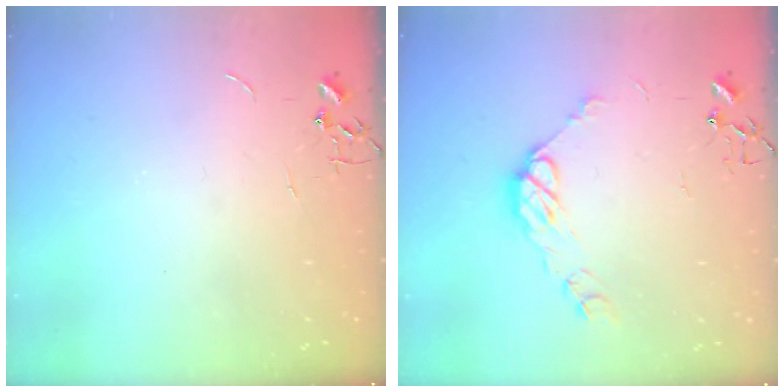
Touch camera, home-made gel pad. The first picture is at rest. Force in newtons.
{"total": 9.6, "press": 9.6, "slide": 0.6}